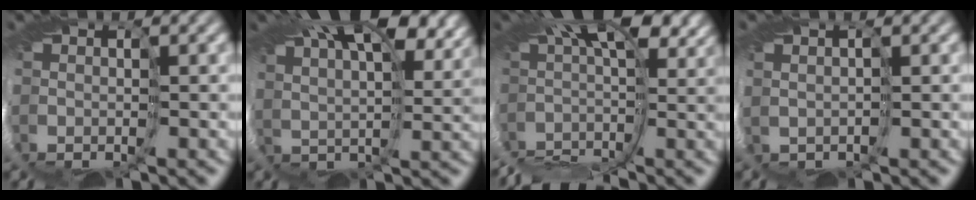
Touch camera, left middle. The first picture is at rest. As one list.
[{"total": 11.0, "force": [8.0, 3.3, 6.8], "torque": [-0.107, 0.047, 0.098]}, {"total": 6.2, "force": [-1.7, 2.2, 5.5], "torque": [-0.087, 0.016, -0.048]}, {"total": 0.8, "force": [0.6, -0.4, -0.4], "torque": [0.014, 0.017, 0.008]}]